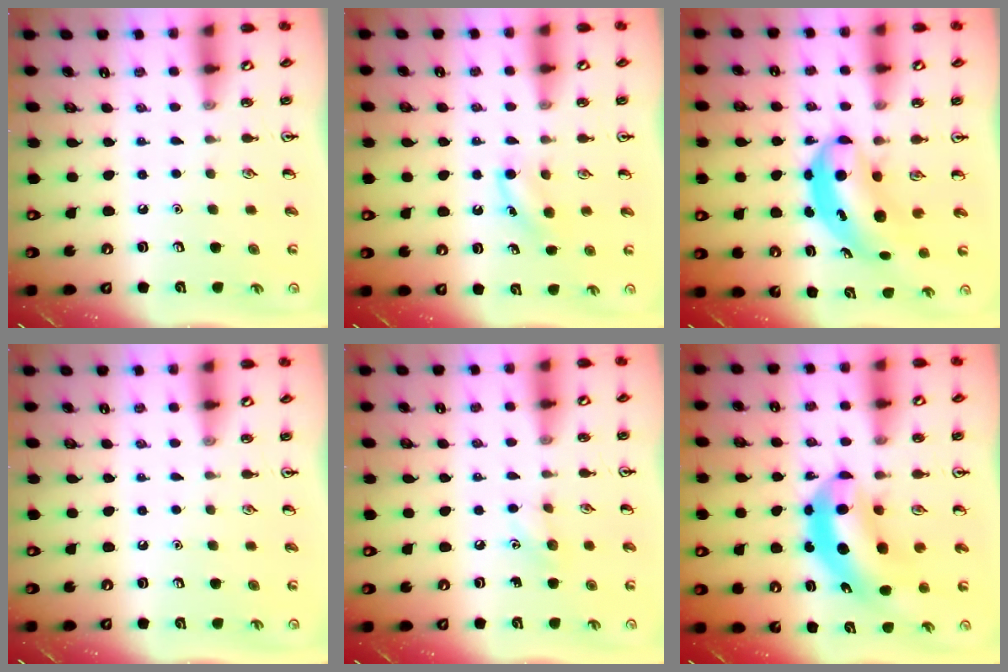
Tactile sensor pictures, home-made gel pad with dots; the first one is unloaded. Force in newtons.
{"total": 4.5, "press": 4.3, "slide": 1.6}
{"total": 6.3, "press": 6.0, "slide": 1.8}
{"total": 0.0}
{"total": 5.7, "press": 5.4, "slide": 1.9}
{"total": 7.5, "press": 7.2, "slide": 2.1}